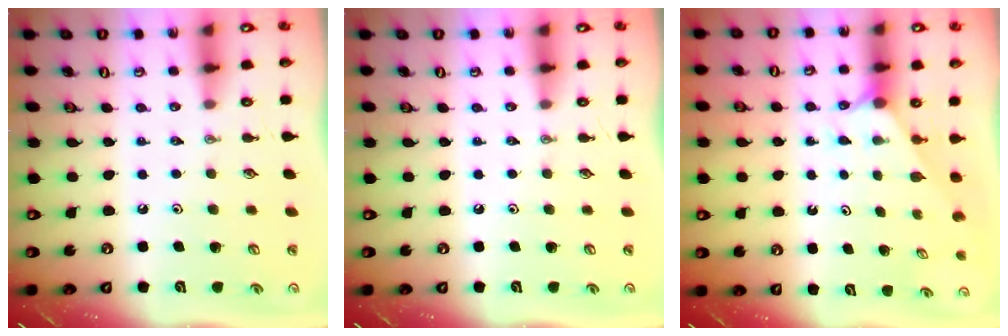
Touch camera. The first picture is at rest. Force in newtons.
{"total": 0.0}
{"total": 3.2, "press": 3.2, "slide": 0.2}